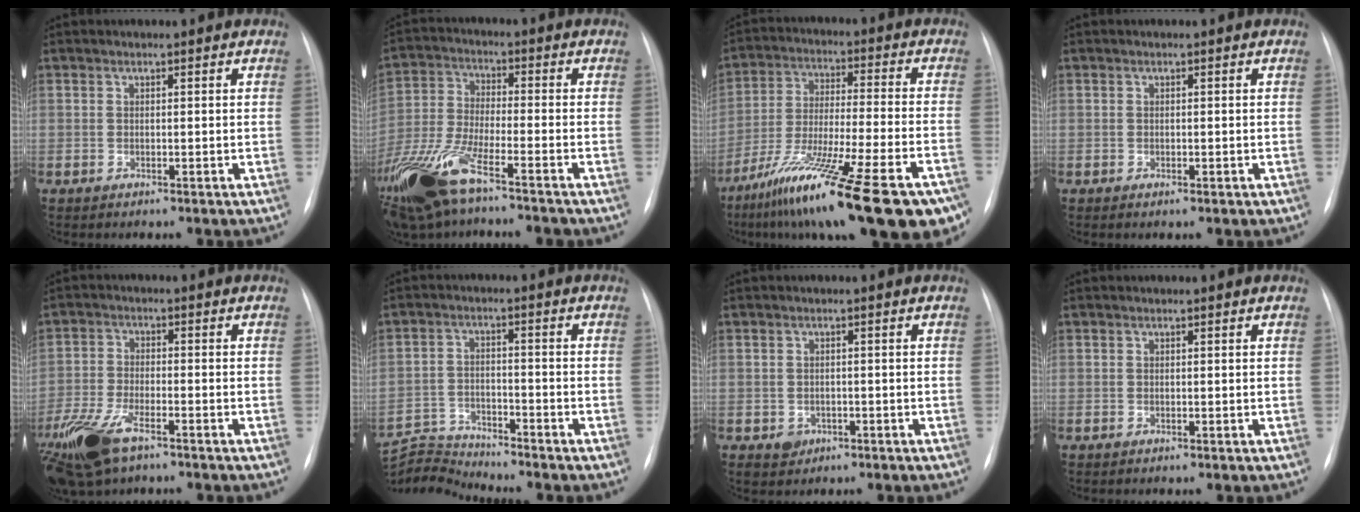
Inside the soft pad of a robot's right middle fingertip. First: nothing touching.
{"total": 15.0, "force": [-10.2, 3.5, 10.3], "torque": [-0.245, -0.028, -0.197]}
{"total": 26.1, "force": [-17.3, 3.4, 19.2], "torque": [-0.252, -0.030, -0.280]}
{"total": 0.8, "force": [-0.4, 0.4, 0.6], "torque": [-0.009, 0.000, -0.004]}
{"total": 11.9, "force": [-7.7, 4.4, 8.0], "torque": [-0.179, -0.015, -0.140]}
{"total": 7.0, "force": [-6.8, -0.8, -1.5], "torque": [0.019, 0.004, -0.127]}
{"total": 2.2, "force": [-1.0, 1.9, 0.5], "torque": [-0.005, 0.005, -0.007]}
{"total": 0.0}